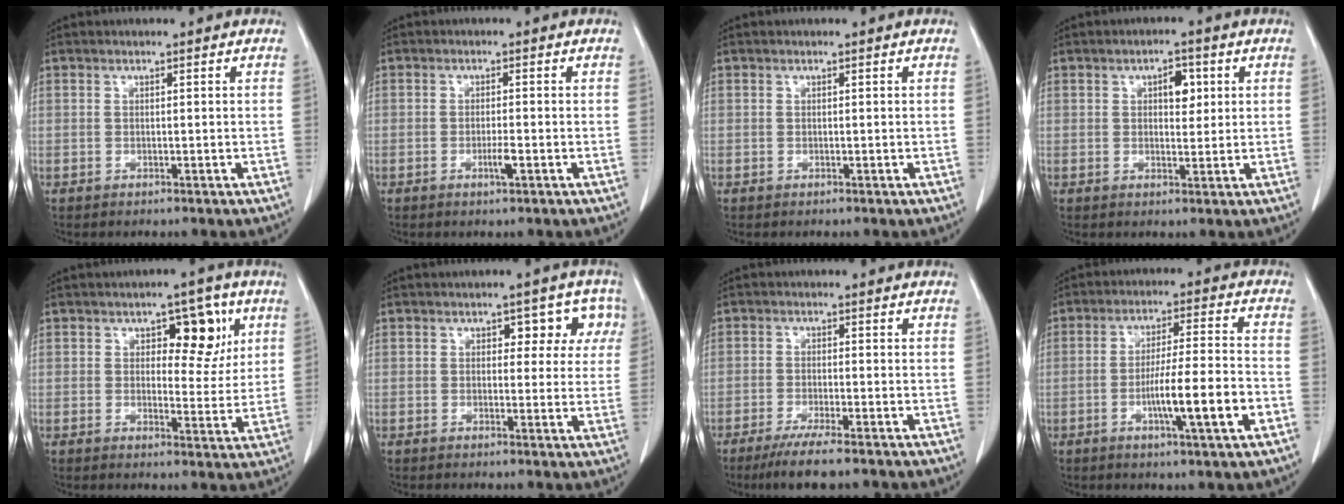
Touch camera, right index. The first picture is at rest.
{"total": 2.1, "force": [-0.8, 0.1, 1.9], "torque": [-0.036, -0.003, -0.014]}
{"total": 0.0}
{"total": 3.6, "force": [1.1, 1.9, 2.8], "torque": [-0.041, 0.005, 0.017]}
{"total": 7.0, "force": [2.8, 3.7, 5.3], "torque": [-0.055, 0.011, 0.037]}
{"total": 5.4, "force": [2.2, 3.6, 3.4], "torque": [-0.016, 0.018, 0.019]}
{"total": 6.6, "force": [-4.9, 0.1, 4.4], "torque": [-0.071, -0.016, -0.079]}
{"total": 10.9, "force": [-3.7, 0.1, 10.3], "torque": [-0.173, -0.003, -0.062]}